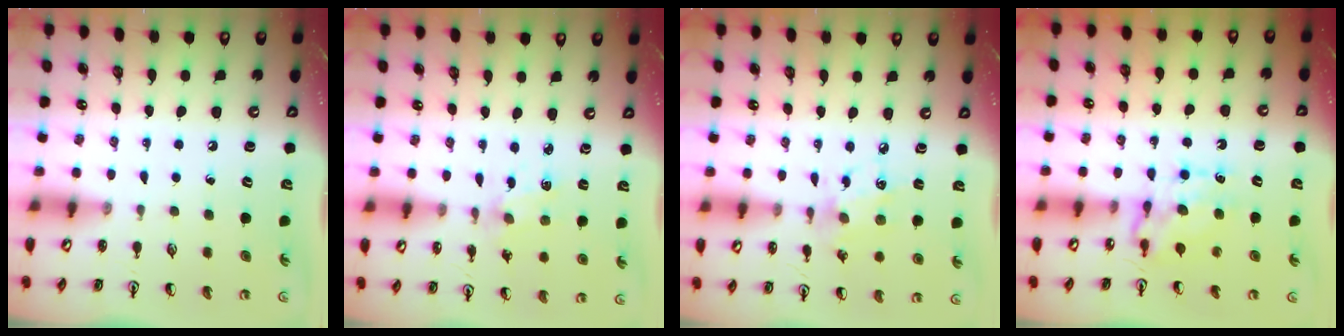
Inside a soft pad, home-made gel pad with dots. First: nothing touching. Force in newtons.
{"total": 2.1, "press": 2.1, "slide": 0.3}
{"total": 7.3, "press": 7.2, "slide": 0.5}
{"total": 6.6, "press": 6.6, "slide": 0.5}